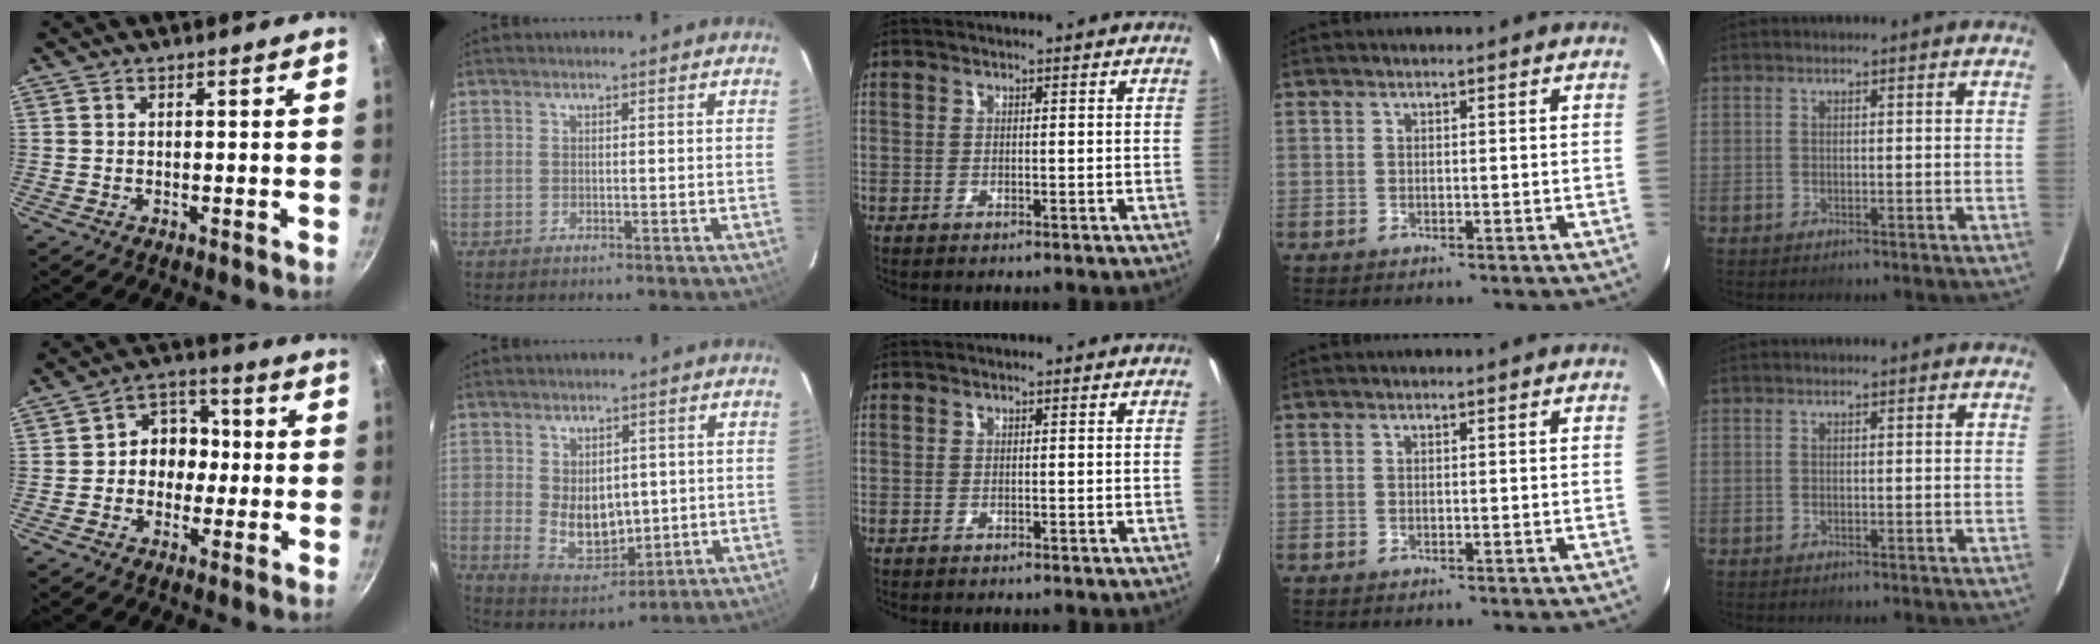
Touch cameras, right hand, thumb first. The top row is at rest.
{"thumb": {"total": 8.4, "force": [-0.5, 7.1, 4.5], "torque": [-0.010, 0.026, -0.021]}, "index": {"total": 8.2, "force": [0.7, 5.8, 5.8], "torque": [-0.103, -0.013, 0.036]}}